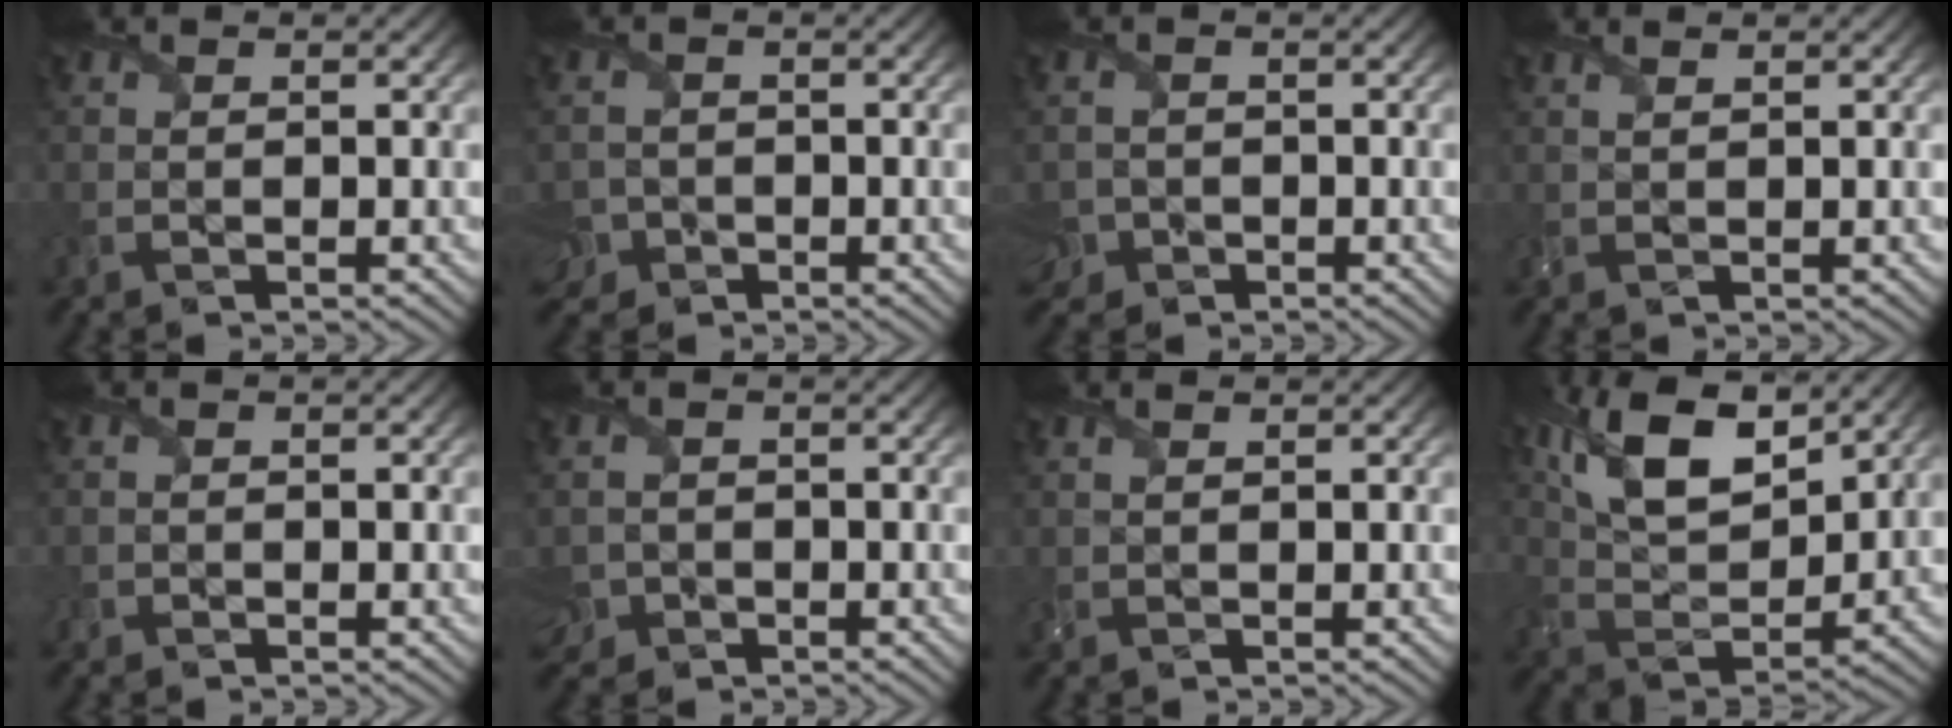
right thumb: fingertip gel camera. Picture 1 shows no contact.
{"total": 3.5, "force": [-2.1, 2.7, 0.9], "torque": [-0.025, -0.004, -0.041]}
{"total": 3.1, "force": [-1.8, 2.5, 0.8], "torque": [-0.024, -0.006, -0.037]}
{"total": 0.9, "force": [0.7, 0.1, 0.6], "torque": [-0.018, 0.001, 0.012]}
{"total": 0.6, "force": [-0.4, 0.5, 0.0], "torque": [0.000, -0.005, -0.008]}
{"total": 2.8, "force": [-1.4, 2.2, 0.7], "torque": [-0.028, -0.012, -0.030]}
{"total": 0.6, "force": [0.5, 0.1, 0.4], "torque": [-0.015, 0.003, 0.007]}
{"total": 14.1, "force": [8.4, 5.9, 9.8], "torque": [-0.209, 0.017, 0.136]}